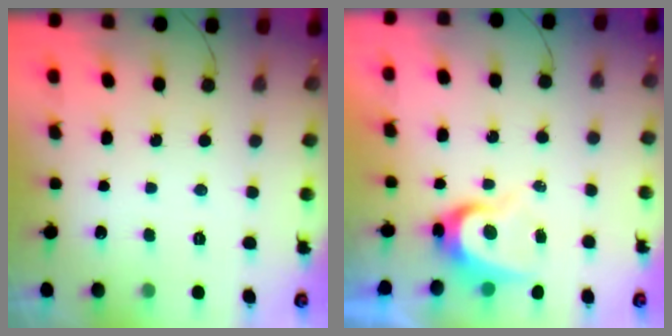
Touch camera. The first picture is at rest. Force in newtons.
{"total": 7.4, "press": 7.4, "slide": 0.3}